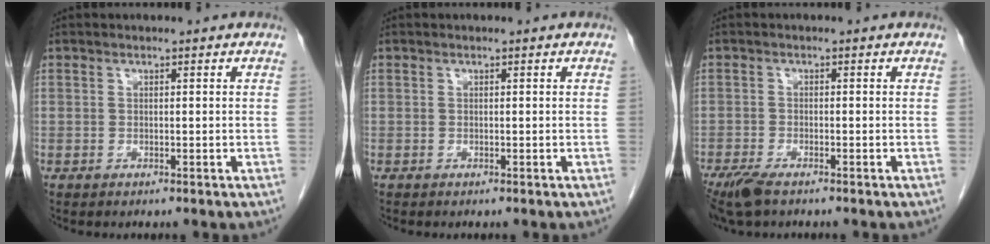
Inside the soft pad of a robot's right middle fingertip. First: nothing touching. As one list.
[{"total": 0.0}, {"total": 5.0, "force": [-3.7, 1.3, 3.1], "torque": [-0.065, -0.013, -0.066]}]